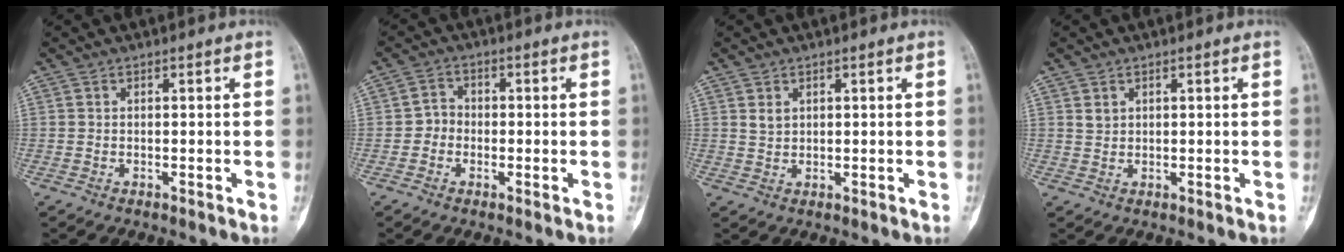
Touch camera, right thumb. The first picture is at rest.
{"total": 3.2, "force": [-0.7, 2.9, 1.0], "torque": [0.005, 0.011, -0.023]}
{"total": 1.8, "force": [0.9, 1.3, 0.9], "torque": [-0.011, -0.005, 0.020]}
{"total": 1.4, "force": [0.8, 1.1, 0.5], "torque": [0.000, -0.005, 0.016]}